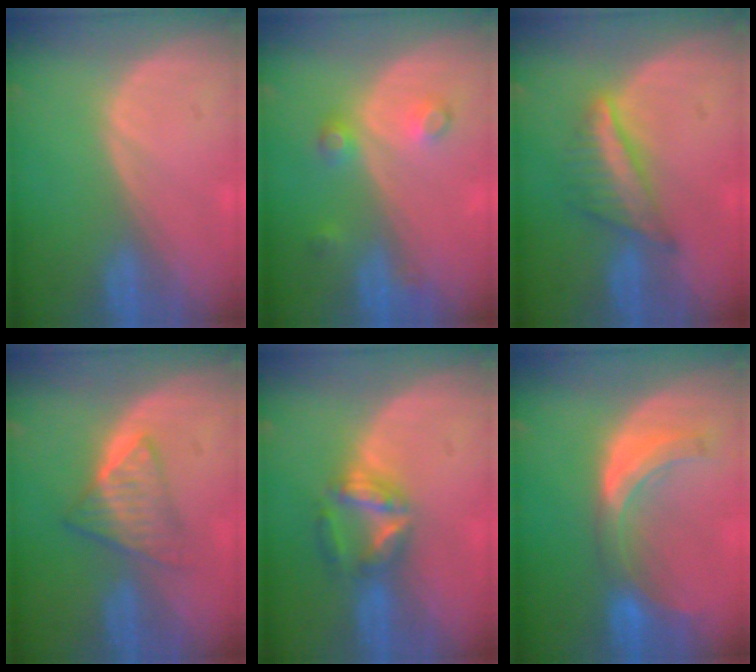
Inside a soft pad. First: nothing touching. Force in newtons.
{"total": 3.5, "press": 3.2, "slide": 1.4}
{"total": 5.9, "press": 5.7, "slide": 1.6}
{"total": 5.9, "press": 5.1, "slide": 3.0}
{"total": 5.7, "press": 5.6, "slide": 1.4}
{"total": 7.3, "press": 6.8, "slide": 2.9}